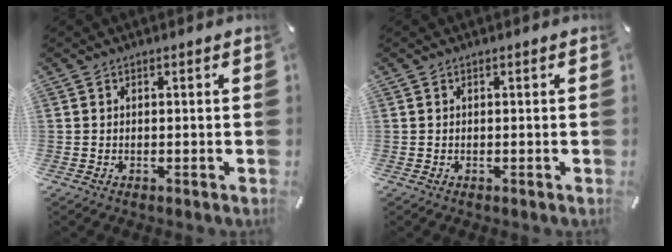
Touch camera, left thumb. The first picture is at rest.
{"total": 0.0}